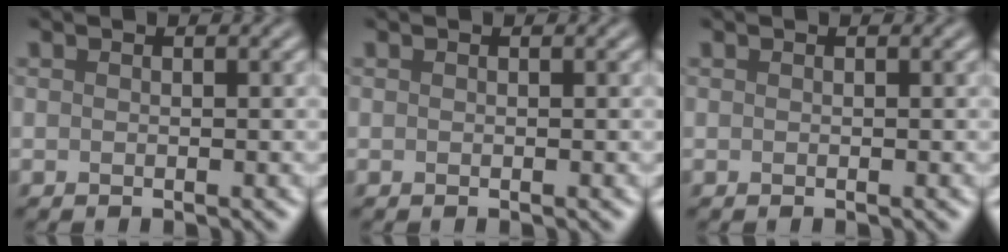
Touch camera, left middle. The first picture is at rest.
{"total": 0.0}
{"total": 0.0}